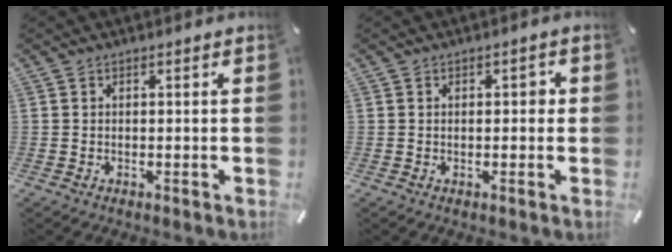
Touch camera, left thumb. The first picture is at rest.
{"total": 1.7, "force": [0.2, 0.9, 1.5], "torque": [-0.012, 0.002, -0.003]}